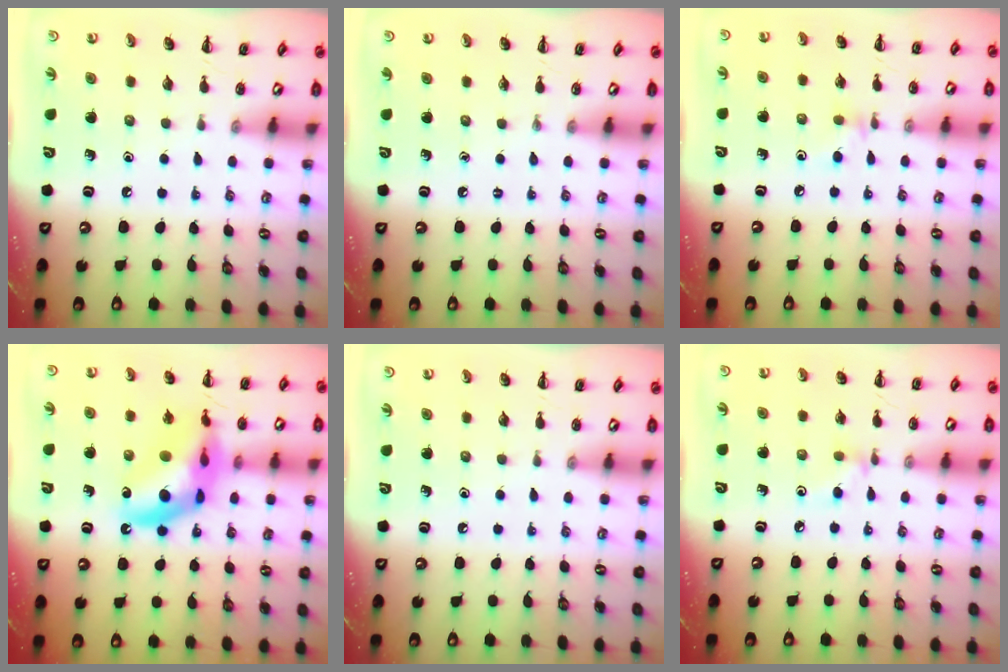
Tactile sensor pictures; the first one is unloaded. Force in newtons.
{"total": 0.0}
{"total": 4.7, "press": 4.5, "slide": 1.5}
{"total": 15.3, "press": 14.8, "slide": 3.9}
{"total": 0.0}
{"total": 3.6, "press": 3.4, "slide": 1.2}